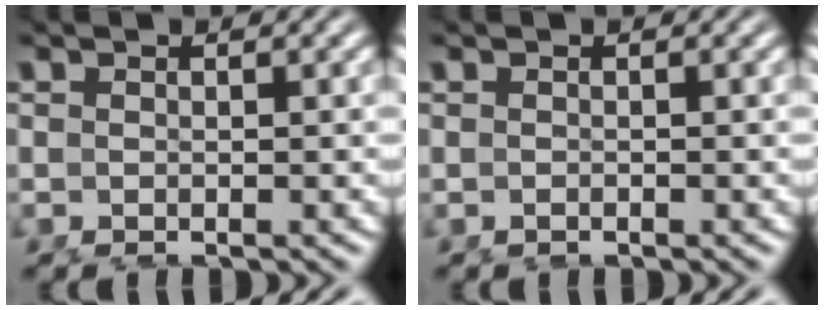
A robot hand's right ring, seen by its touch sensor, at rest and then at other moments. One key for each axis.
{"total": 0.7, "fx": -0.1, "fy": -0.7, "fz": -0.2, "tx": 0.007, "ty": 0.001, "tz": -0.002}